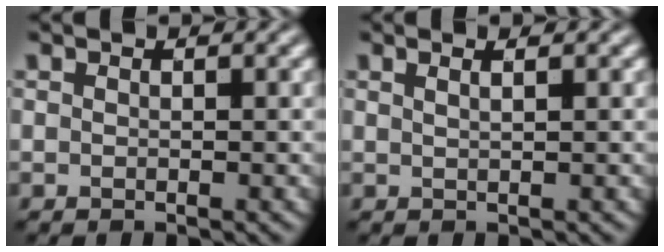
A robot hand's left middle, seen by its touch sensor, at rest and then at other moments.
{"total": 1.7, "force": [0.8, 0.7, 1.2], "torque": [0.000, 0.005, -0.009]}